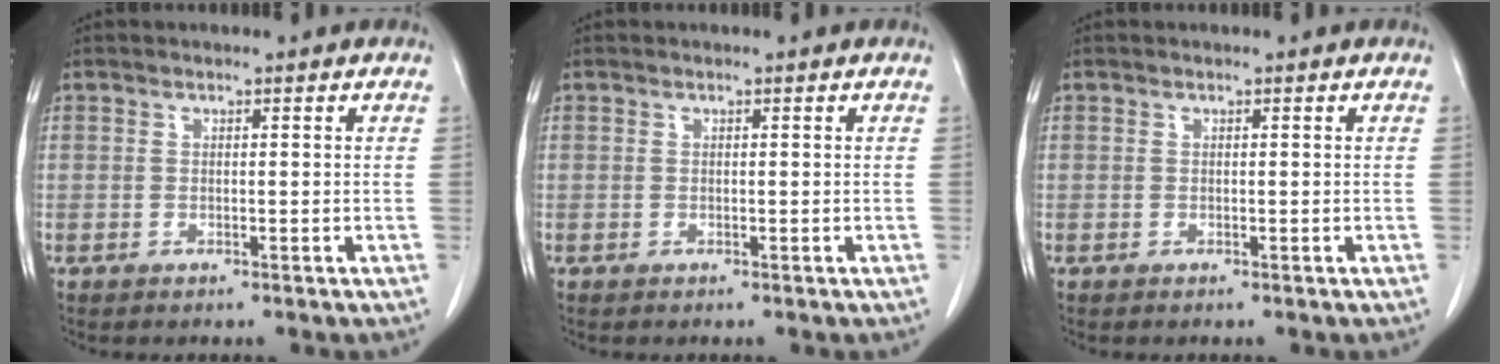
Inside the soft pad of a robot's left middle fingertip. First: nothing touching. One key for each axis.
{"total": 0.0}
{"total": 0.0}